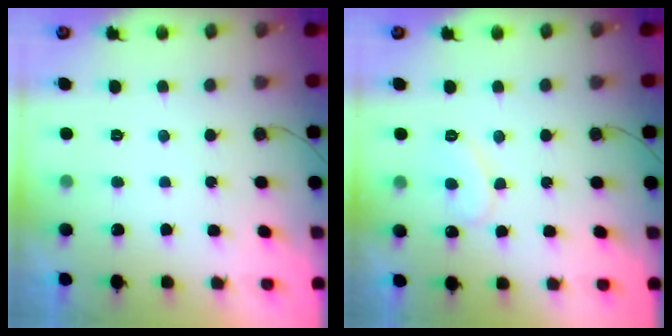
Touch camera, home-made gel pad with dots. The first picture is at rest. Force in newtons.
{"total": 8.2, "press": 8.2, "slide": 0.6}